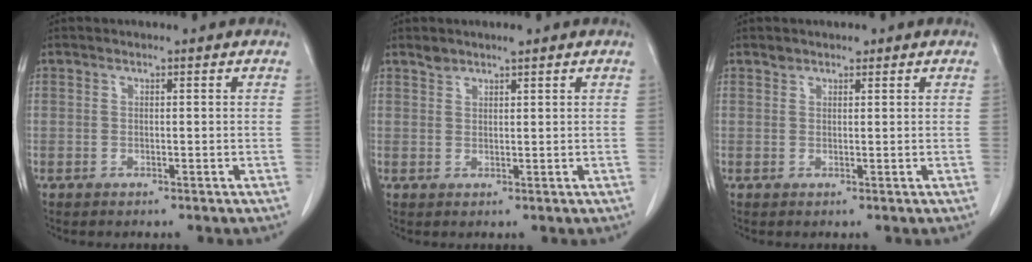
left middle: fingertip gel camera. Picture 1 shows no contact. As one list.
[{"total": 1.7, "force": [1.5, 0.4, 0.7], "torque": [-0.015, 0.006, 0.028]}, {"total": 1.1, "force": [0.9, 0.6, 0.1], "torque": [0.001, 0.001, 0.012]}]